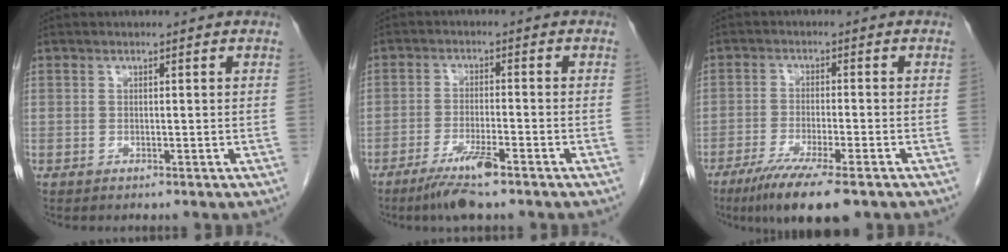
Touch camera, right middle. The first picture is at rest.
{"total": 6.2, "force": [-4.2, 0.3, 4.6], "torque": [-0.090, -0.013, -0.075]}
{"total": 10.0, "force": [-6.9, 0.9, 7.2], "torque": [-0.117, -0.023, -0.107]}